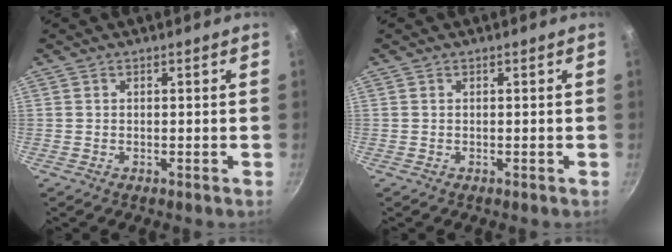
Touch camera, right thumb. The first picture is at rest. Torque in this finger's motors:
{"motor_torque": [-0.25, 0.02, 0.03, -0.12, -0.02]}